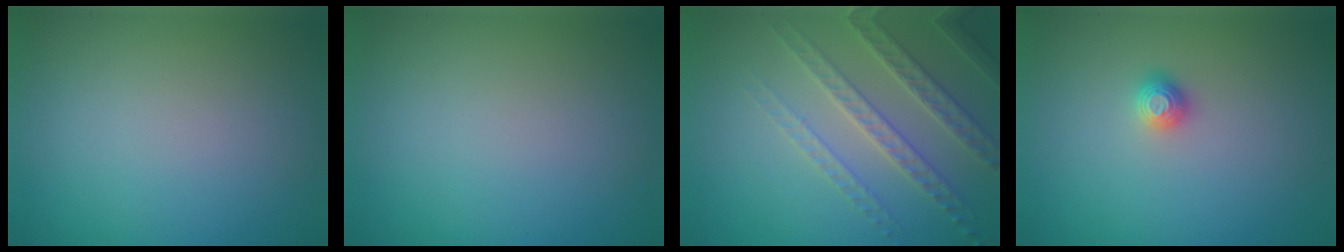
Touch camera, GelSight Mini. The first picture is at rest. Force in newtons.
{"total": 0.0}
{"total": 3.8, "press": 3.6, "slide": 1.0}
{"total": 1.1, "press": 1.0, "slide": 0.3}